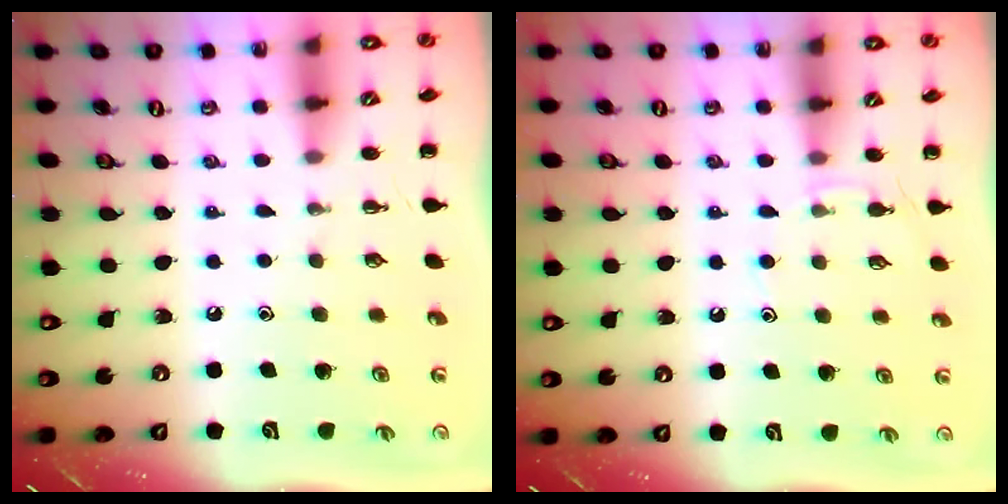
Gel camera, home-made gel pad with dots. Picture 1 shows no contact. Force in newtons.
{"total": 4.1, "press": 4.0, "slide": 1.2}